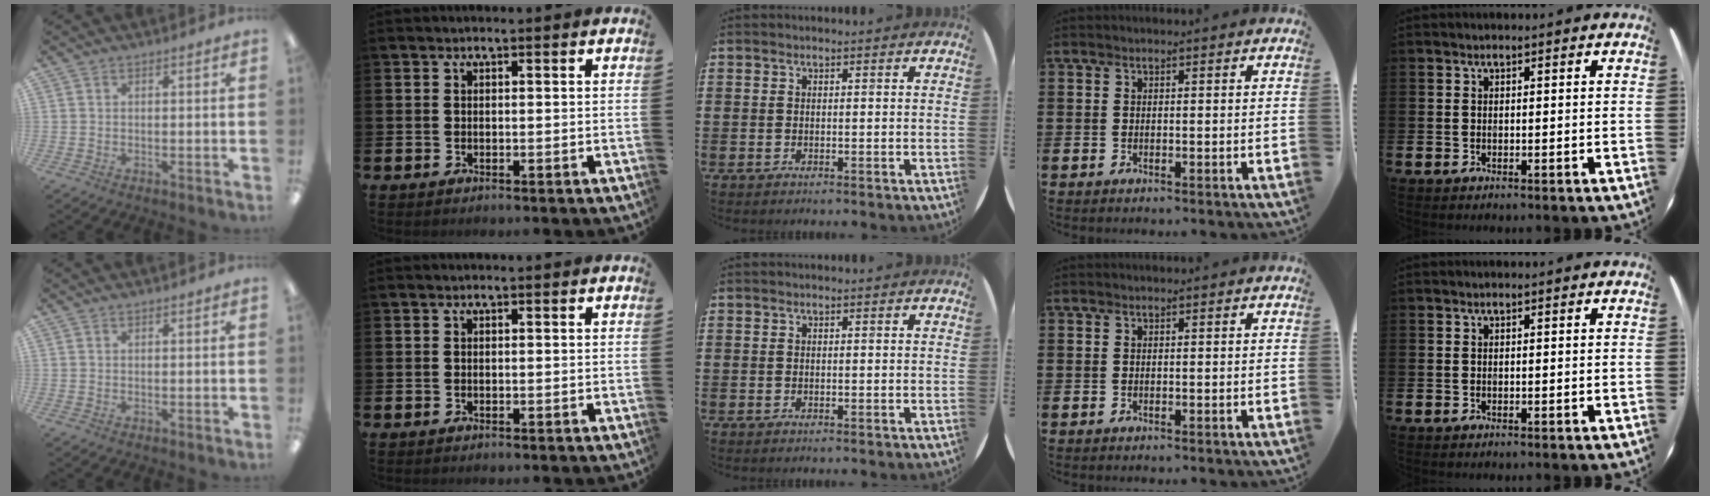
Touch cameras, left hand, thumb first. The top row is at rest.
{}